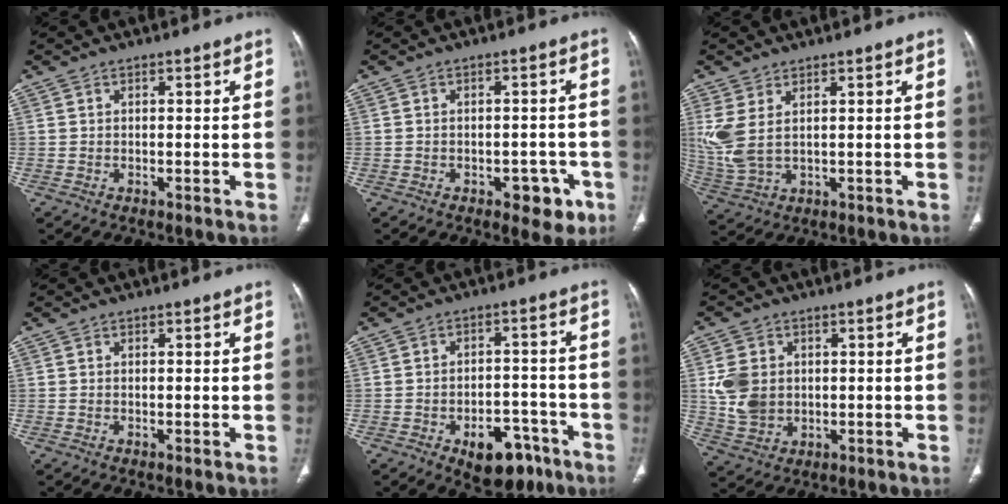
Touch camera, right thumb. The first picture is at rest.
{"total": 6.0, "force": [-2.9, 3.5, 3.9], "torque": [-0.022, 0.016, -0.031]}
{"total": 7.1, "force": [2.1, 3.5, 5.8], "torque": [-0.153, -0.006, 0.057]}
{"total": 0.0}
{"total": 10.7, "force": [-5.9, 6.3, 6.3], "torque": [-0.056, 0.041, -0.073]}
{"total": 8.2, "force": [1.0, 6.5, 4.8], "torque": [-0.080, -0.004, 0.029]}